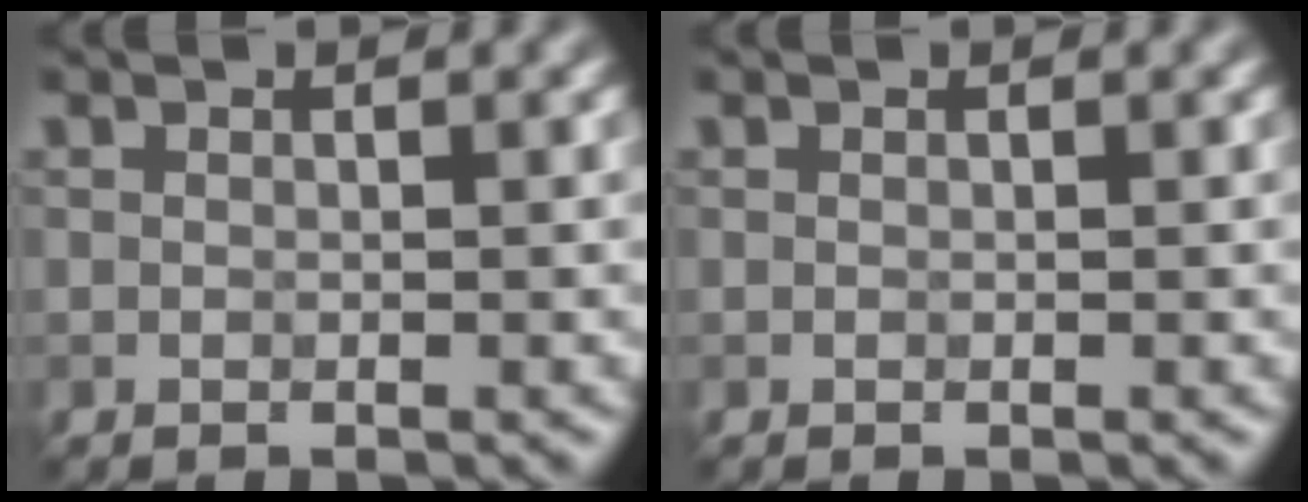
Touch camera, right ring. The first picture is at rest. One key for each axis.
{"total": 0.0}